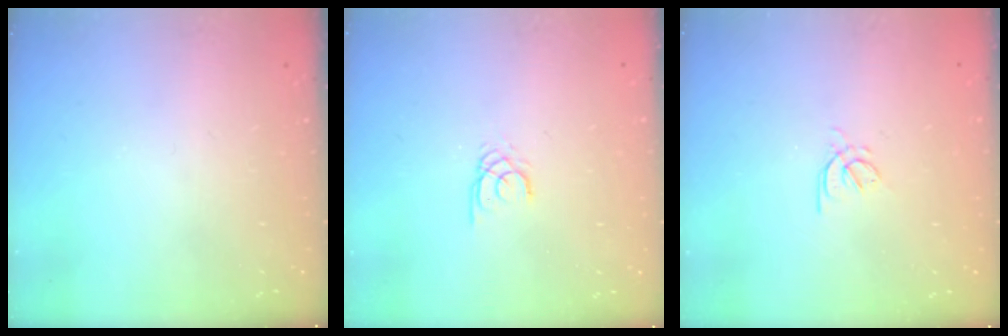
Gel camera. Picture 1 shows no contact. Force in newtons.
{"total": 1.9, "press": 1.9, "slide": 0.3}
{"total": 1.5, "press": 1.4, "slide": 0.5}